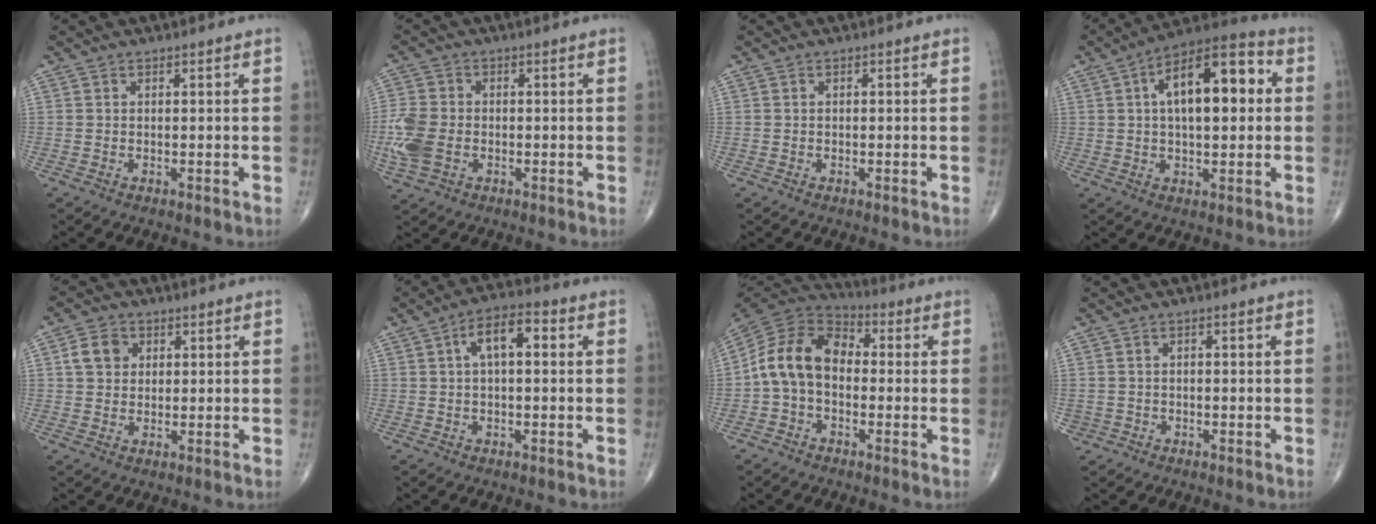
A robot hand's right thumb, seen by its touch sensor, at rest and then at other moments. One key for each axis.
{"total": 8.0, "fx": -1.7, "fy": 5.7, "fz": 5.4, "tx": -0.135, "ty": 0.003, "tz": -0.036}
{"total": 0.0}
{"total": 16.6, "fx": 3.0, "fy": 7.6, "fz": 14.5, "tx": -0.208, "ty": 0.030, "tz": 0.039}
{"total": 5.2, "fx": 1.4, "fy": 4.3, "fz": 2.6, "tx": -0.032, "ty": 0.003, "tz": 0.021}
{"total": 7.4, "fx": 1.5, "fy": 3.4, "fz": 6.4, "tx": -0.105, "ty": 0.026, "tz": 0.017}
{"total": 12.4, "fx": -1.1, "fy": 8.8, "fz": 8.6, "tx": -0.145, "ty": 0.037, "tz": -0.036}
{"total": 1.8, "fx": -0.7, "fy": 1.7, "fz": 0.1, "tx": 0.008, "ty": 0.012, "tz": -0.012}